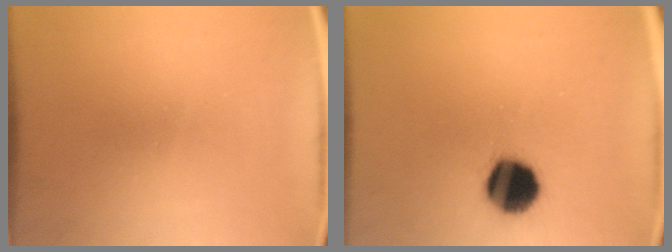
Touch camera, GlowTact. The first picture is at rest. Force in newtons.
{"total": 13.4}